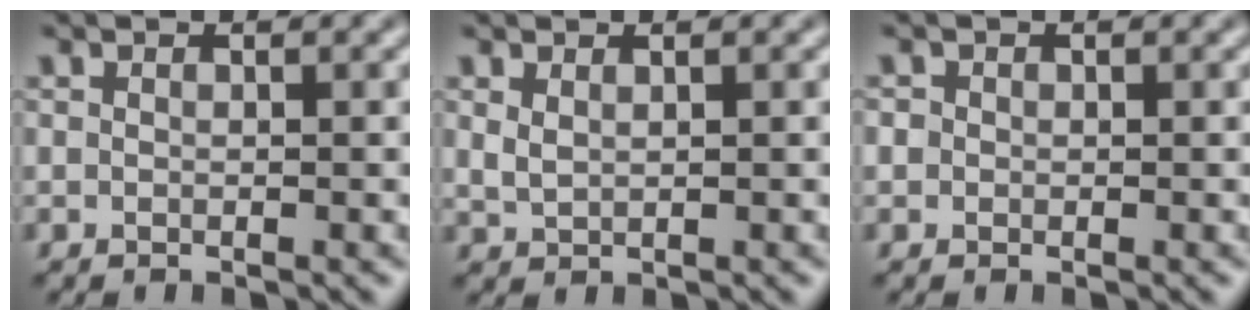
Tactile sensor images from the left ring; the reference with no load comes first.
{"total": 1.0, "force": [0.7, 0.5, 0.7], "torque": [-0.021, -0.002, 0.019]}
{"total": 0.8, "force": [0.0, 0.8, 0.1], "torque": [0.004, -0.004, -0.003]}